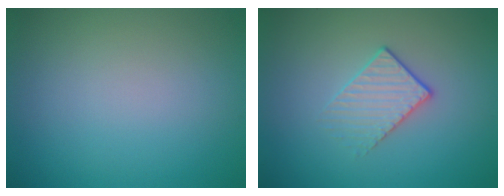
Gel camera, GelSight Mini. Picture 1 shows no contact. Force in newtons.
{"total": 1.8, "press": 1.4, "slide": 1.1}